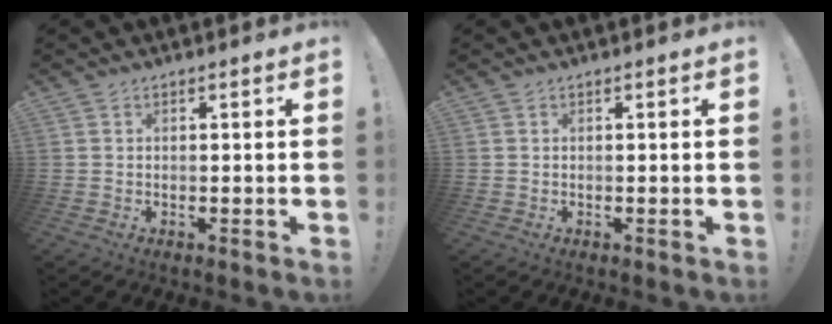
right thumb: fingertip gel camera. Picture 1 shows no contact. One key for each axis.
{"total": 0.0}